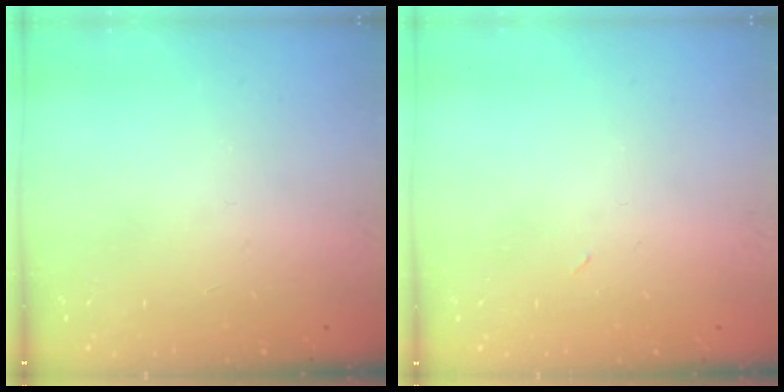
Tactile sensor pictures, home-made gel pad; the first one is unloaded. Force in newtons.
{"total": 2.9, "press": 2.9, "slide": 0.7}